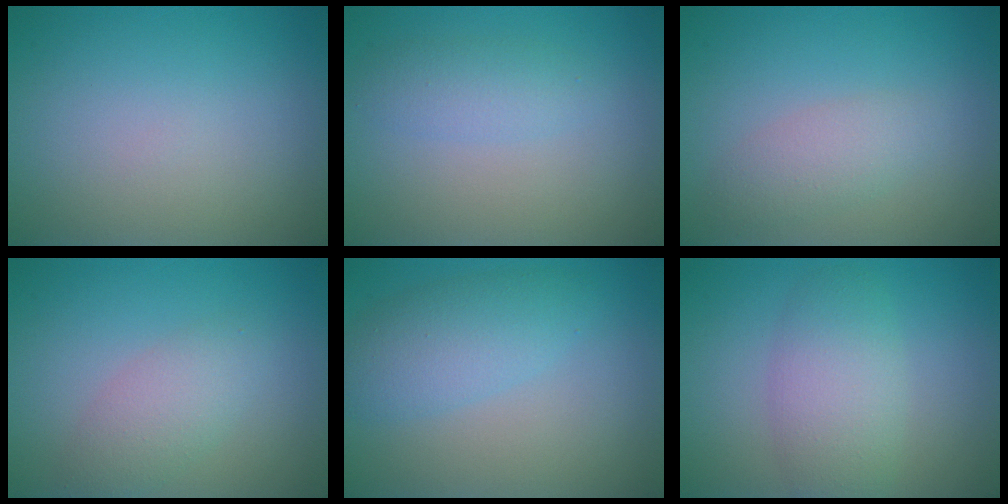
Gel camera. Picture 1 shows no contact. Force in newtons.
{"total": 2.1, "press": 2.0, "slide": 0.2}
{"total": 2.3, "press": 2.3, "slide": 0.1}
{"total": 2.9, "press": 2.9, "slide": 0.1}
{"total": 3.8, "press": 3.8, "slide": 0.1}
{"total": 4.4, "press": 4.4, "slide": 0.2}